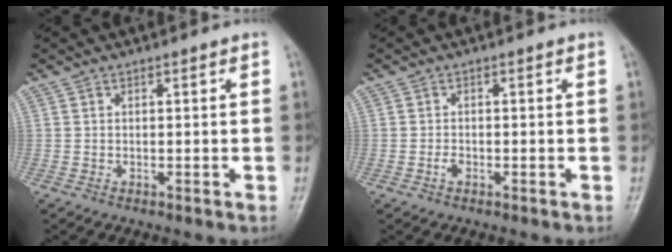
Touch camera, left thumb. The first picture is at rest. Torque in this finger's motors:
{"motor_torque": [-0.02, 0.04, 0.22, 0.06, 0.00]}